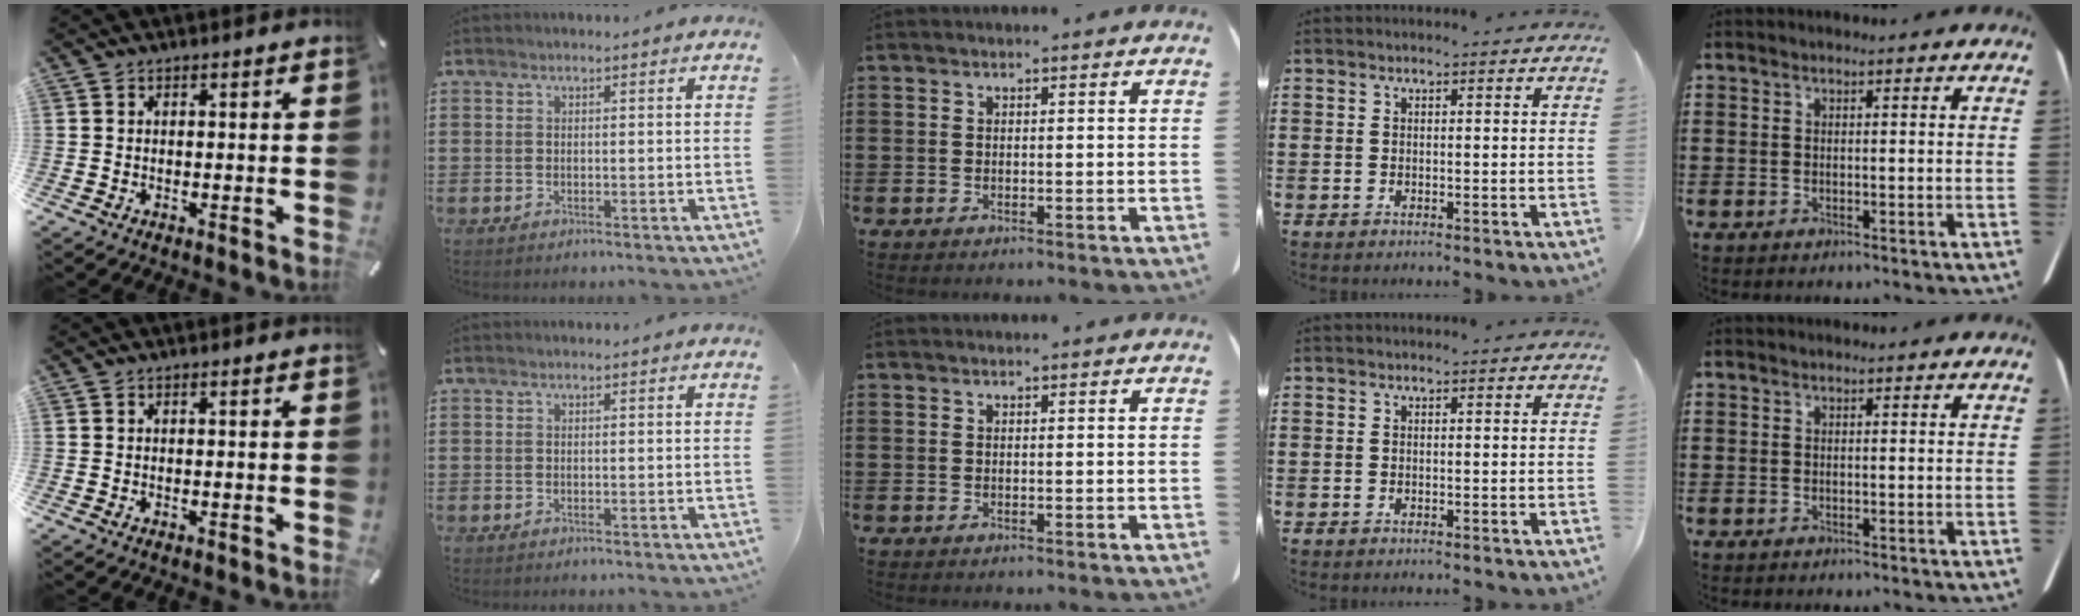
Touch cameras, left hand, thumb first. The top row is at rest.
{}